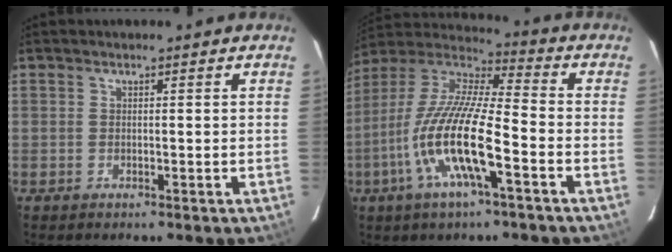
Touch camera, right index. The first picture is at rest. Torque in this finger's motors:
{"motor_torque": [1.30, -0.83, 0.80, 0.21]}